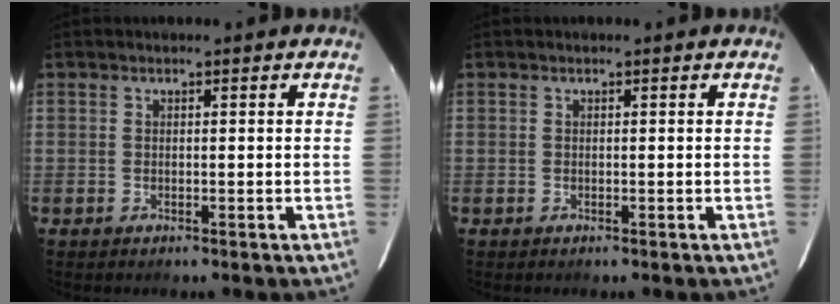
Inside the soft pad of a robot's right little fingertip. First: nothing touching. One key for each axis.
{"total": 0.0}